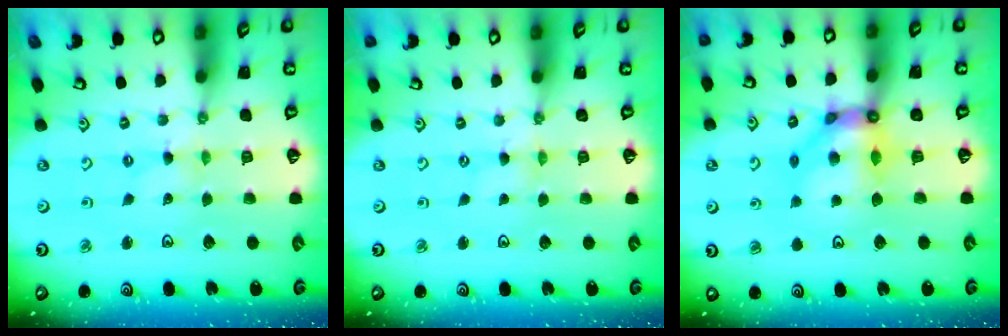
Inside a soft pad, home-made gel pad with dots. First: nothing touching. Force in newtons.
{"total": 0.0}
{"total": 10.7, "press": 10.6, "slide": 1.5}